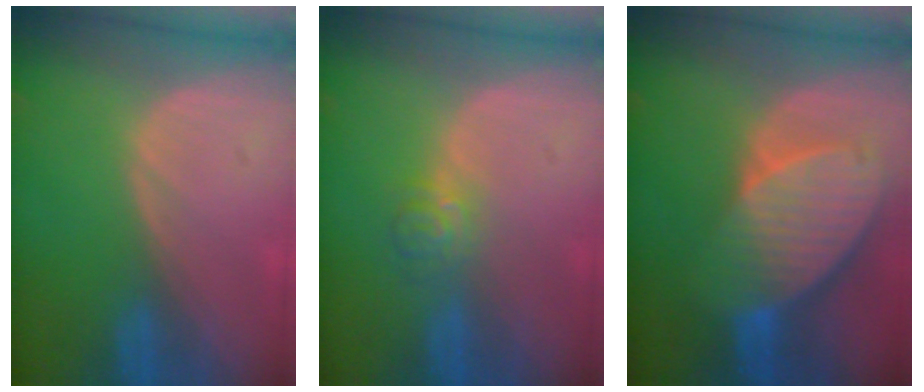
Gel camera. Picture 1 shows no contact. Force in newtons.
{"total": 3.6, "press": 3.5, "slide": 1.0}
{"total": 10.2, "press": 8.8, "slide": 5.0}